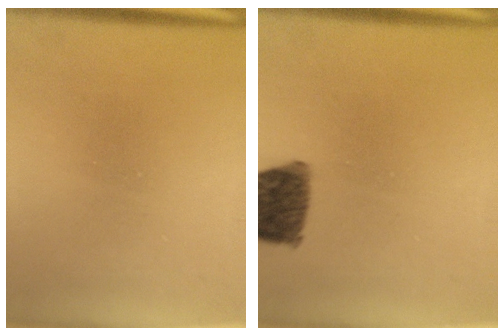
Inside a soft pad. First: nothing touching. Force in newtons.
{"total": 10.0}